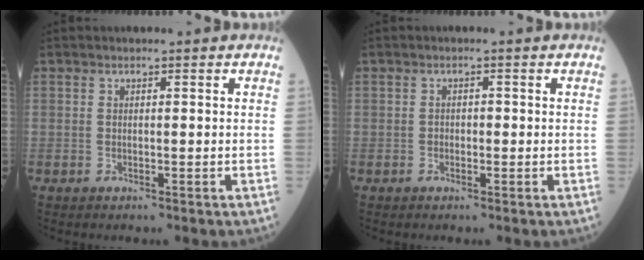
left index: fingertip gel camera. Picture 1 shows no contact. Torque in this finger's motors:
{"motor_torque": [-0.13, 0.23, 0.01, -0.01]}